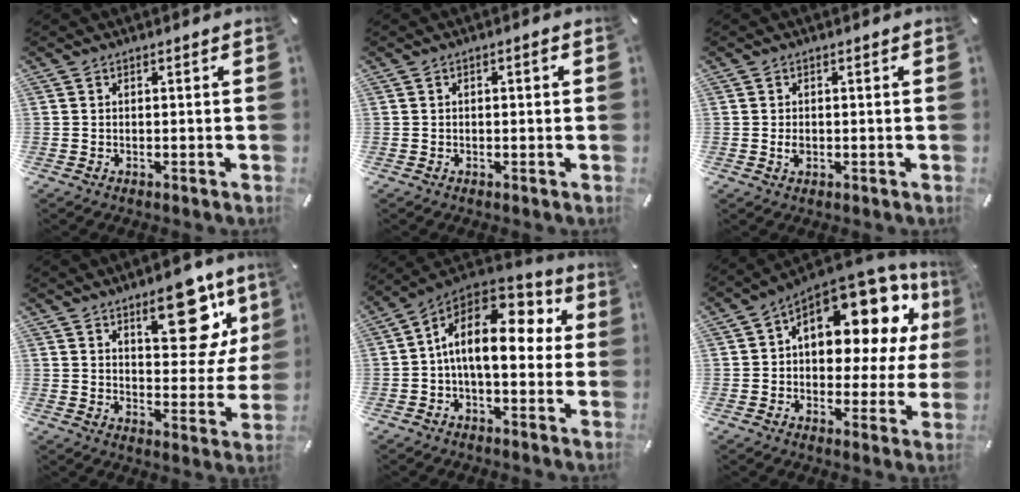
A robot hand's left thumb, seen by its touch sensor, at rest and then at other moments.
{"total": 1.1, "force": [0.0, 0.4, 1.1], "torque": [-0.019, 0.004, -0.002]}
{"total": 1.6, "force": [-0.2, 1.0, 1.2], "torque": [-0.024, 0.002, -0.004]}
{"total": 16.5, "force": [9.4, 8.1, 10.8], "torque": [-0.118, -0.060, 0.154]}
{"total": 17.3, "force": [2.6, 9.2, 14.4], "torque": [-0.245, -0.004, 0.042]}
{"total": 16.8, "force": [8.5, 9.2, 11.2], "torque": [-0.150, -0.074, 0.140]}